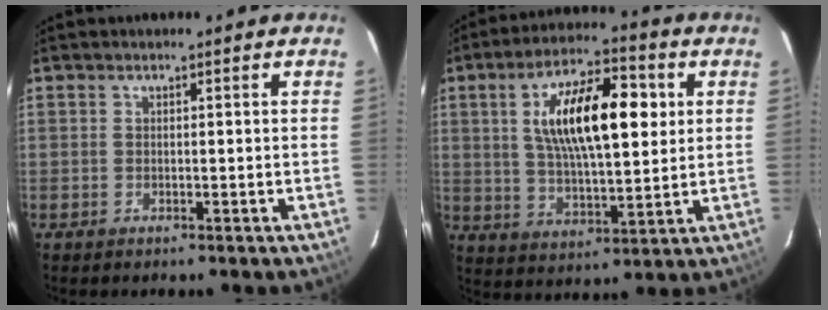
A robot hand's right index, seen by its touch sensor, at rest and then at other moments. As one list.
[{"total": 16.5, "force": [4.0, 5.7, 14.9], "torque": [-0.258, 0.021, 0.070]}]